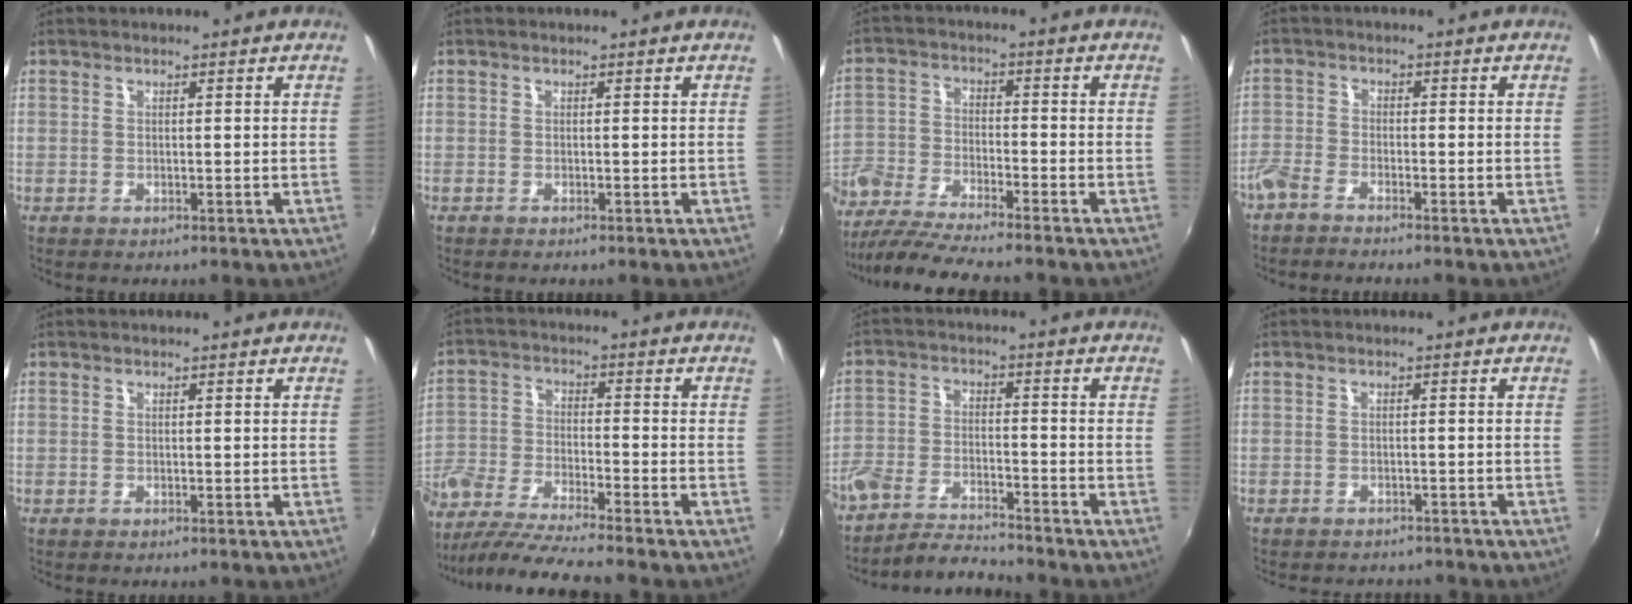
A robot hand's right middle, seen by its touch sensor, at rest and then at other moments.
{"total": 0.0}
{"total": 12.4, "force": [-10.4, 2.2, 6.3], "torque": [-0.142, -0.022, -0.202]}
{"total": 3.6, "force": [-3.2, 1.2, 1.3], "torque": [-0.042, -0.004, -0.069]}
{"total": 0.0}
{"total": 13.3, "force": [-11.1, 1.1, 7.3], "torque": [-0.153, -0.035, -0.214]}
{"total": 7.8, "force": [-7.2, 1.6, 2.6], "torque": [-0.068, -0.002, -0.141]}
{"total": 5.2, "force": [-4.7, 1.8, 1.3], "torque": [-0.035, -0.013, -0.065]}